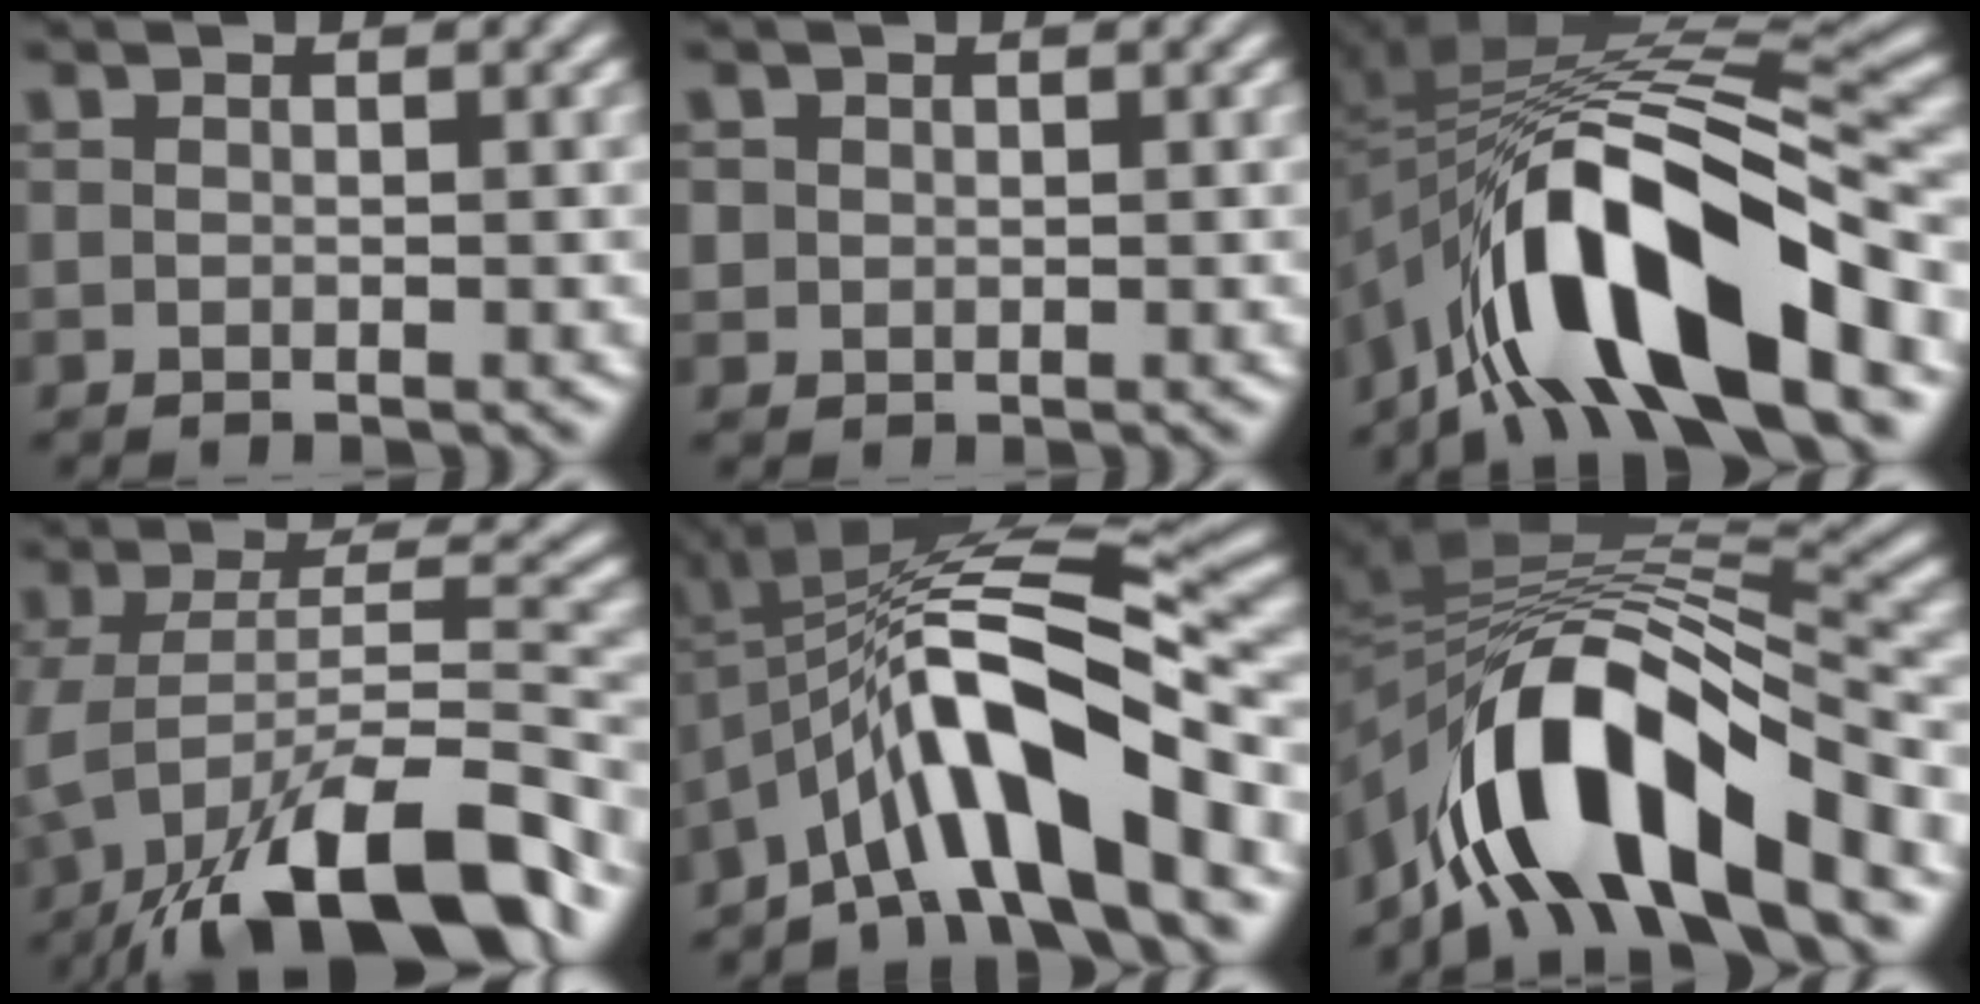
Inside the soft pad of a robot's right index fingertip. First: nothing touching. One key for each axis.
{"total": 1.4, "fx": 0.8, "fy": 1.2, "fz": -0.1, "tx": -0.008, "ty": -0.008, "tz": 0.015}
{"total": 15.2, "fx": -3.4, "fy": 7.6, "fz": 12.7, "tx": -0.228, "ty": -0.012, "tz": -0.046}
{"total": 10.4, "fx": -4.8, "fy": 4.4, "fz": 8.0, "tx": -0.147, "ty": -0.035, "tz": -0.053}
{"total": 12.2, "fx": -0.8, "fy": 6.1, "fz": 10.6, "tx": -0.180, "ty": 0.006, "tz": -0.008}
{"total": 13.8, "fx": -3.9, "fy": 7.0, "fz": 11.2, "tx": -0.200, "ty": -0.016, "tz": -0.058}